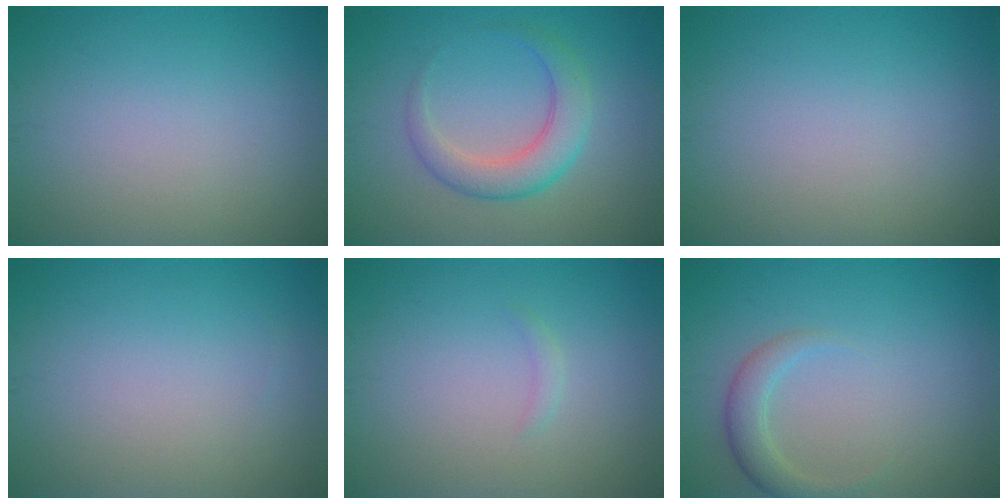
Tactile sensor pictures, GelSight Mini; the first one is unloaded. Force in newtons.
{"total": 3.8, "press": 3.8, "slide": 0.2}
{"total": 0.0}
{"total": 0.0}
{"total": 0.6, "press": 0.6, "slide": 0.1}
{"total": 2.4, "press": 2.4, "slide": 0.2}